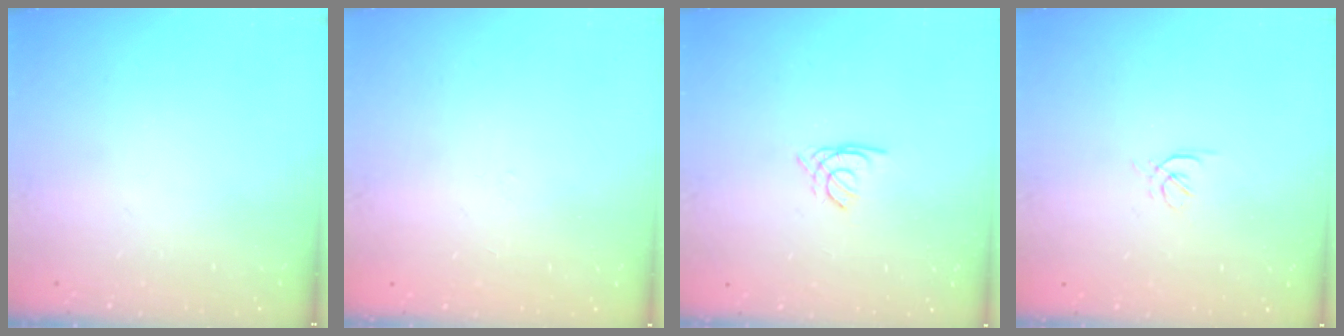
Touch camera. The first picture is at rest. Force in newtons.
{"total": 0.9, "press": 0.9, "slide": 0.2}
{"total": 1.1, "press": 1.1, "slide": 0.3}
{"total": 1.7, "press": 1.6, "slide": 0.5}